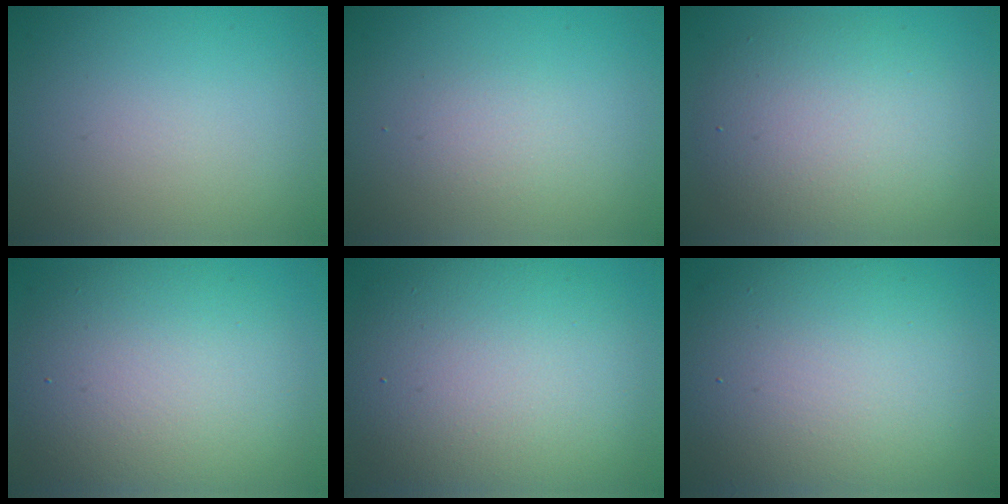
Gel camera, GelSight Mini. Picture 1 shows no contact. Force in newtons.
{"total": 1.4, "press": 1.4, "slide": 0.1}
{"total": 6.1, "press": 6.1, "slide": 0.4}
{"total": 8.8, "press": 8.8, "slide": 0.7}
{"total": 10.5, "press": 10.5, "slide": 0.8}
{"total": 11.3, "press": 11.2, "slide": 0.8}